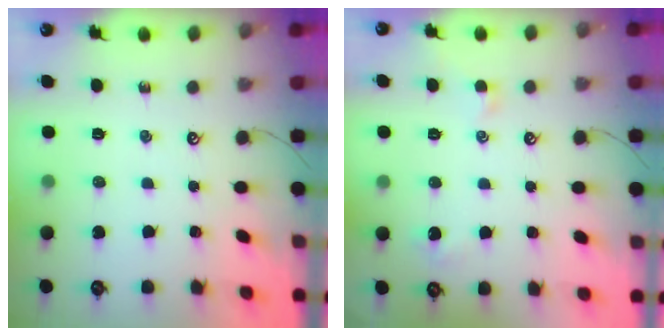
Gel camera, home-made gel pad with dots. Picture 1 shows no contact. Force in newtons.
{"total": 1.6, "press": 1.5, "slide": 0.5}